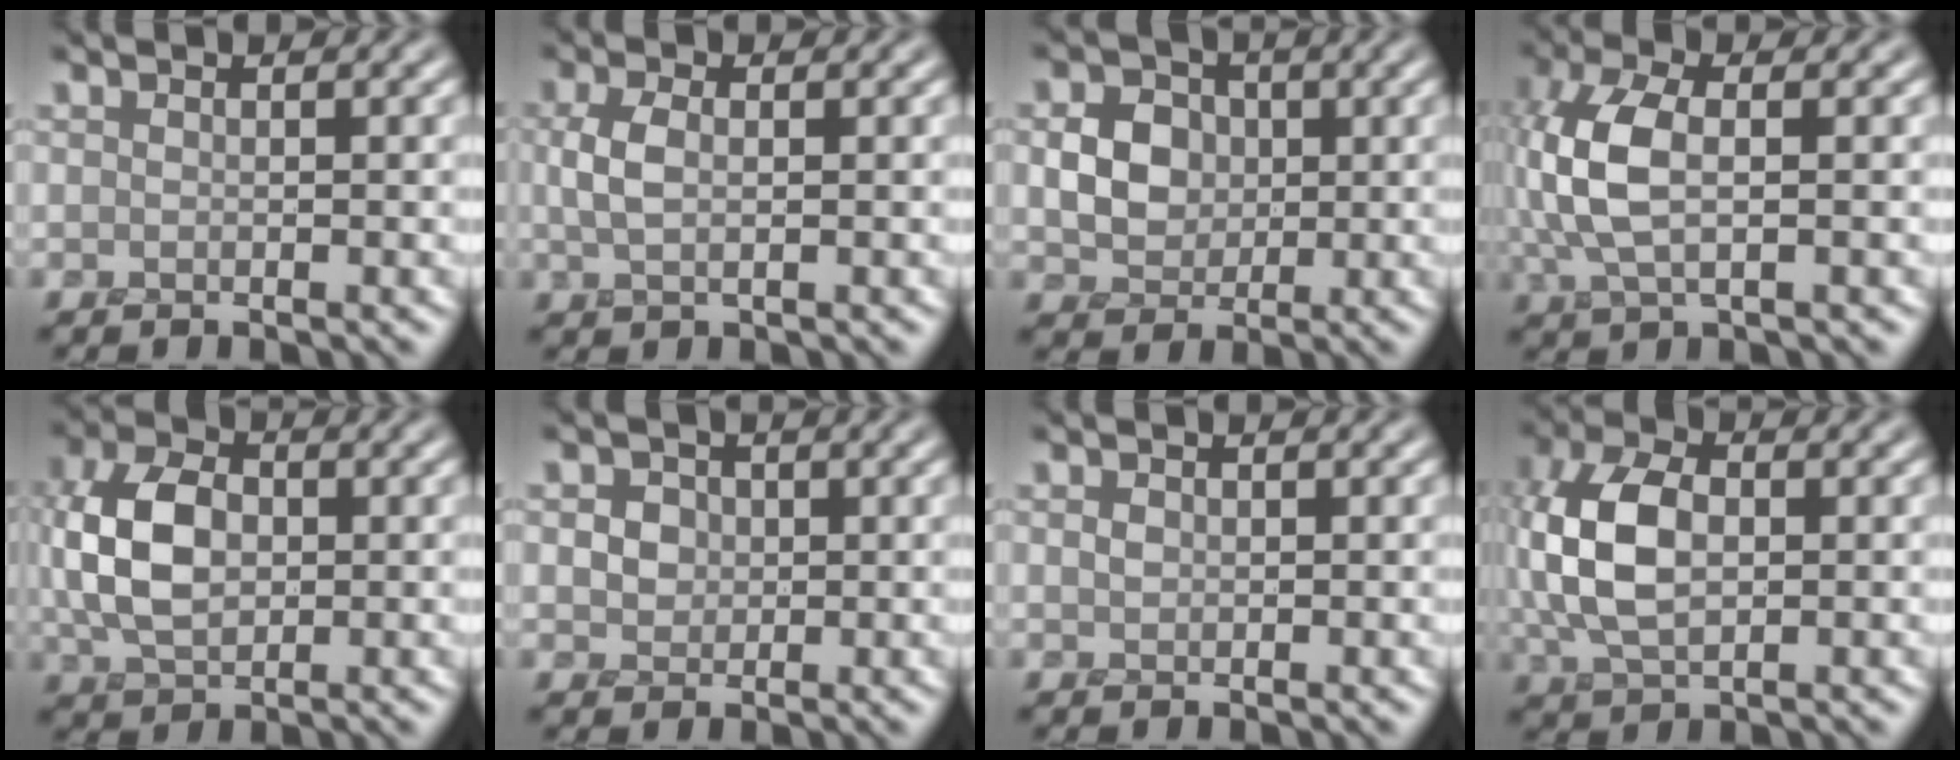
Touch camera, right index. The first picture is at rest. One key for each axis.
{"total": 1.6, "fx": 0.1, "fy": 0.8, "fz": 1.4, "tx": -0.041, "ty": 0.000, "tz": 0.002}
{"total": 3.7, "fx": 0.1, "fy": 3.2, "fz": 2.0, "tx": -0.038, "ty": -0.003, "tz": -0.005}
{"total": 5.4, "fx": 0.2, "fy": 2.5, "fz": 4.8, "tx": -0.122, "ty": 0.005, "tz": 0.000}
{"total": 5.9, "fx": 0.1, "fy": 4.0, "fz": 4.4, "tx": -0.101, "ty": 0.005, "tz": 0.000}
{"total": 2.4, "fx": 0.3, "fy": 2.1, "fz": 1.1, "tx": -0.011, "ty": 0.004, "tz": -0.002}
{"total": 0.7, "fx": 0.2, "fy": 0.6, "fz": 0.3, "tx": -0.007, "ty": -0.002, "tz": 0.004}
{"total": 6.6, "fx": 0.2, "fy": 4.0, "fz": 5.2, "tx": -0.127, "ty": 0.004, "tz": -0.001}